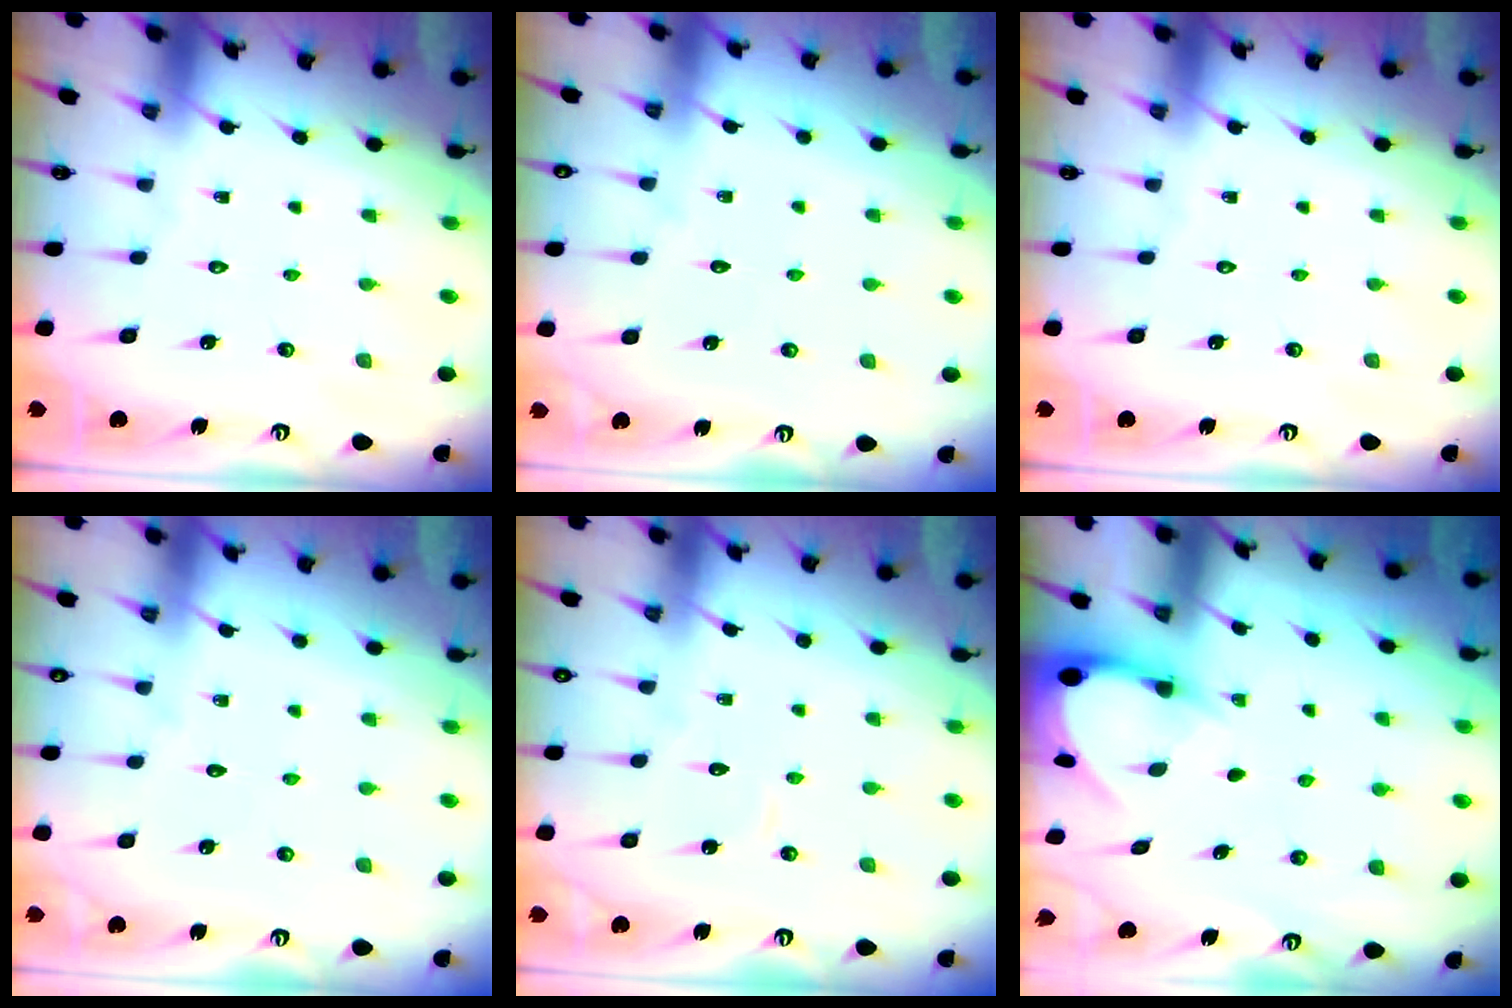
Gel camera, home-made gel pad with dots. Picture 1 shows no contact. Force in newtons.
{"total": 2.9, "press": 2.9, "slide": 0.4}
{"total": 0.0}
{"total": 2.9, "press": 2.9, "slide": 0.4}
{"total": 2.9, "press": 2.9, "slide": 0.3}
{"total": 3.2, "press": 3.2, "slide": 0.2}